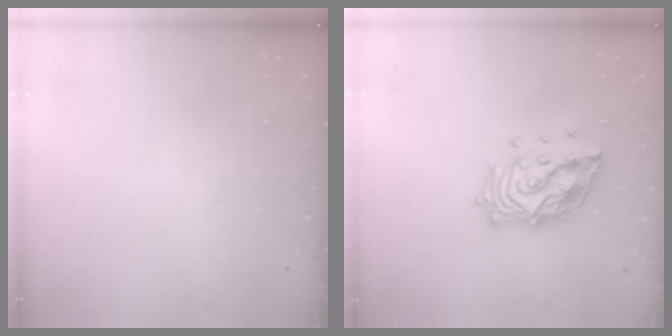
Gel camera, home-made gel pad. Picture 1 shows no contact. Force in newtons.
{"total": 15.8, "press": 15.8, "slide": 1.1}